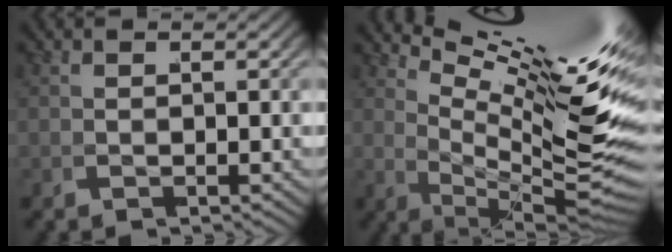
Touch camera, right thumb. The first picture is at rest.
{"total": 11.2, "force": [4.0, 3.6, 9.9], "torque": [-0.134, -0.005, 0.059]}